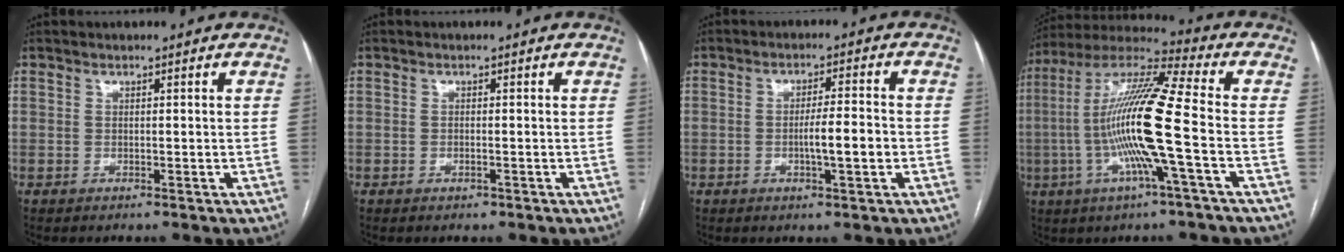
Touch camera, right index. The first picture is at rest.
{"total": 0.8, "force": [-0.5, 0.4, 0.5], "torque": [-0.009, 0.000, -0.004]}
{"total": 5.1, "force": [-1.0, 0.5, 5.0], "torque": [-0.081, 0.001, -0.014]}
{"total": 16.4, "force": [-2.7, -0.3, 16.2], "torque": [-0.312, 0.002, -0.064]}